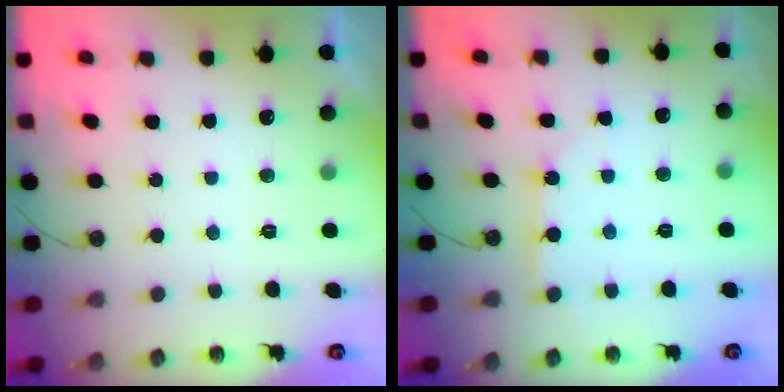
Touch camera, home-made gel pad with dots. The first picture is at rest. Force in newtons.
{"total": 3.8, "press": 3.8, "slide": 0.5}